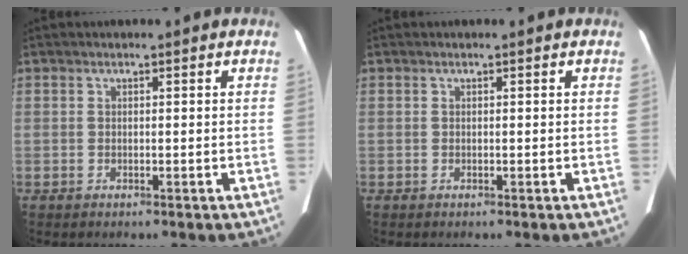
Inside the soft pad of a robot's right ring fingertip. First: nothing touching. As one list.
[{"total": 0.0}]